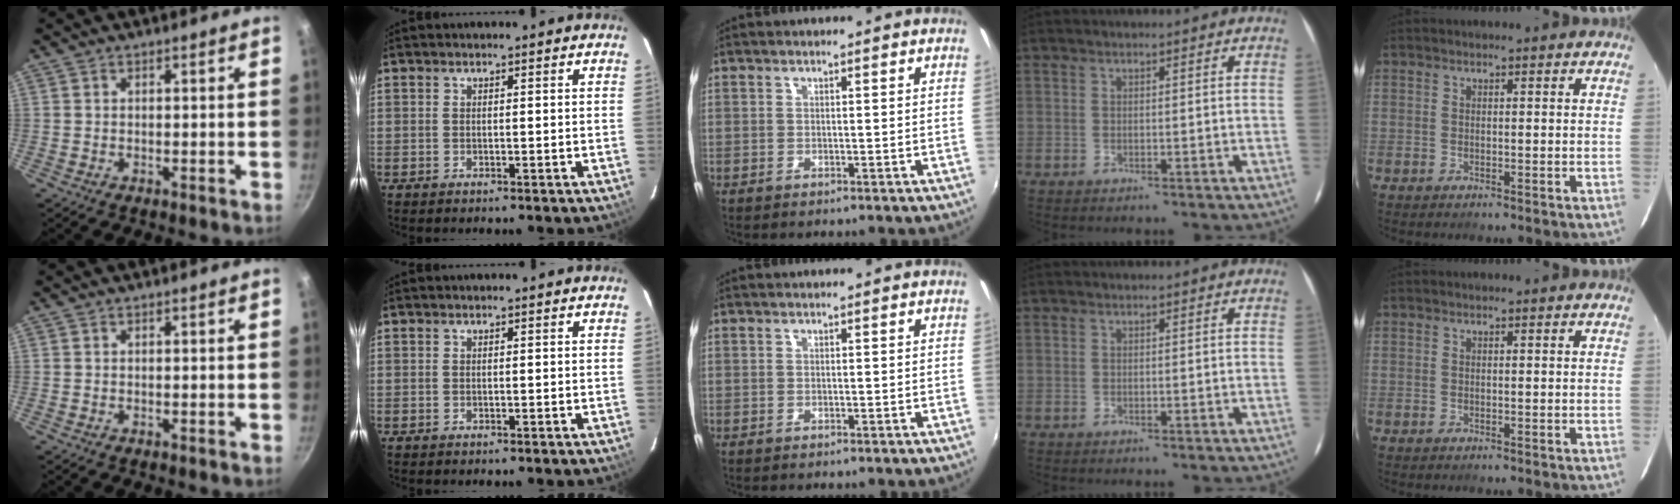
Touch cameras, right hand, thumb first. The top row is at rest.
{}